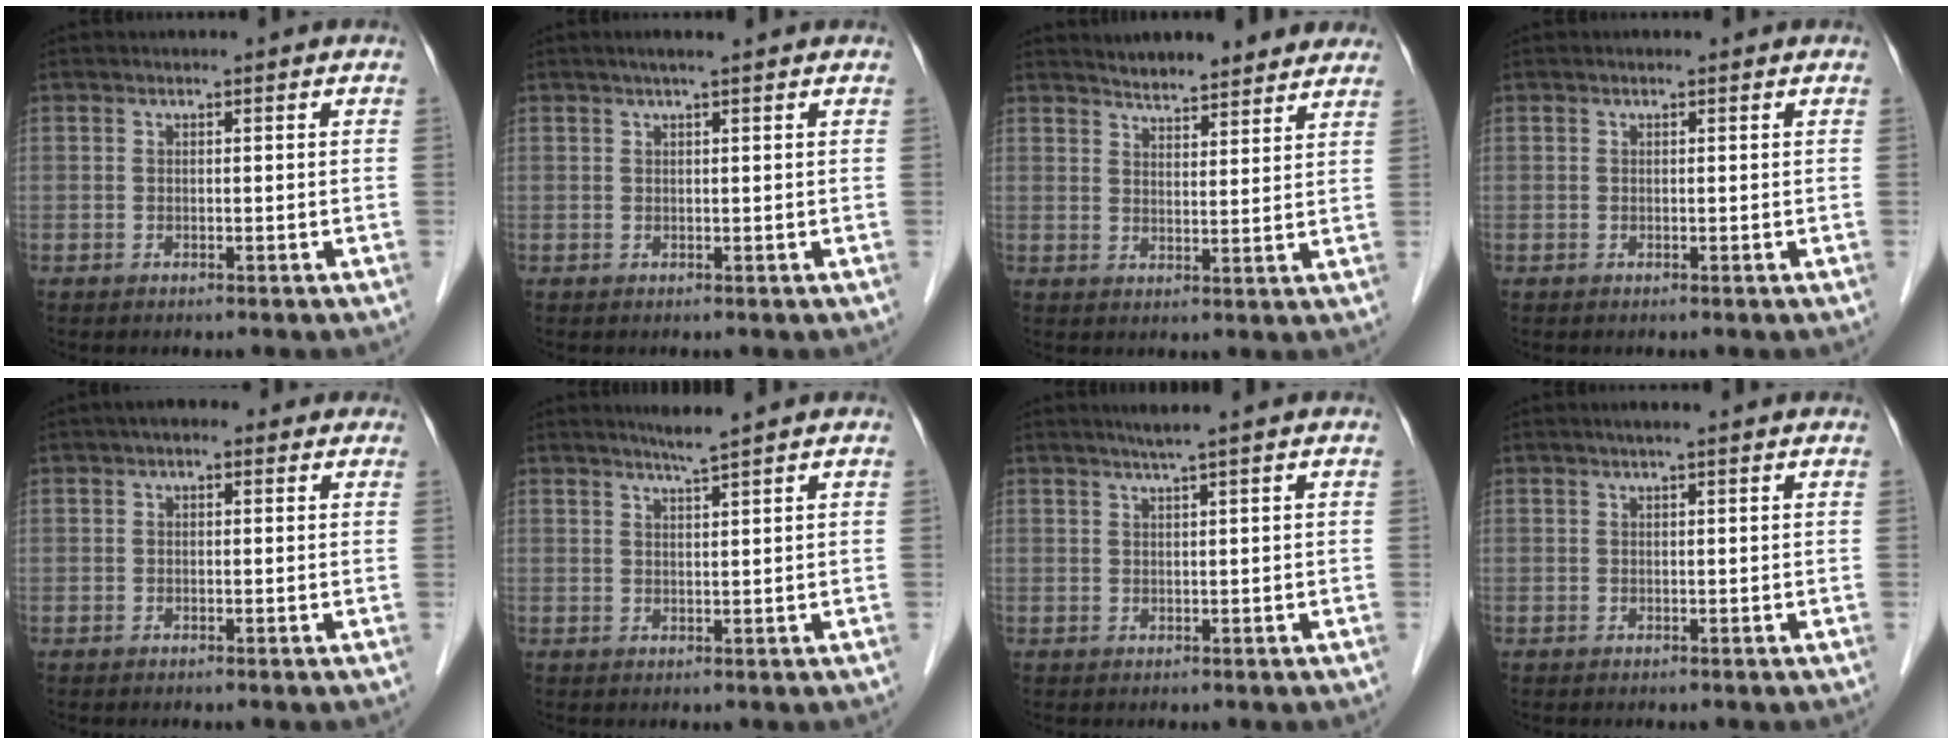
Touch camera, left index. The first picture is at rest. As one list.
[{"total": 3.1, "force": [2.4, 0.0, 2.0], "torque": [-0.024, 0.023, 0.034]}, {"total": 9.9, "force": [8.9, 2.0, 3.7], "torque": [-0.045, 0.012, 0.112]}, {"total": 0.0}, {"total": 3.2, "force": [1.8, 1.7, 1.9], "torque": [-0.028, 0.026, 0.020]}, {"total": 2.8, "force": [2.3, -0.9, 1.3], "torque": [-0.022, -0.005, 0.042]}, {"total": 2.3, "force": [1.7, -0.8, 1.4], "torque": [-0.024, -0.001, 0.034]}, {"total": 2.8, "force": [2.2, 0.0, 1.7], "torque": [-0.021, 0.022, 0.030]}]